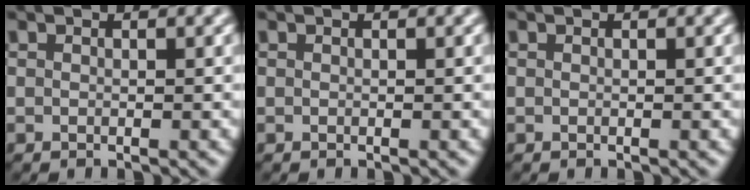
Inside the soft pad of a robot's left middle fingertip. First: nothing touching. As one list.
[{"total": 0.0}, {"total": 0.0}]